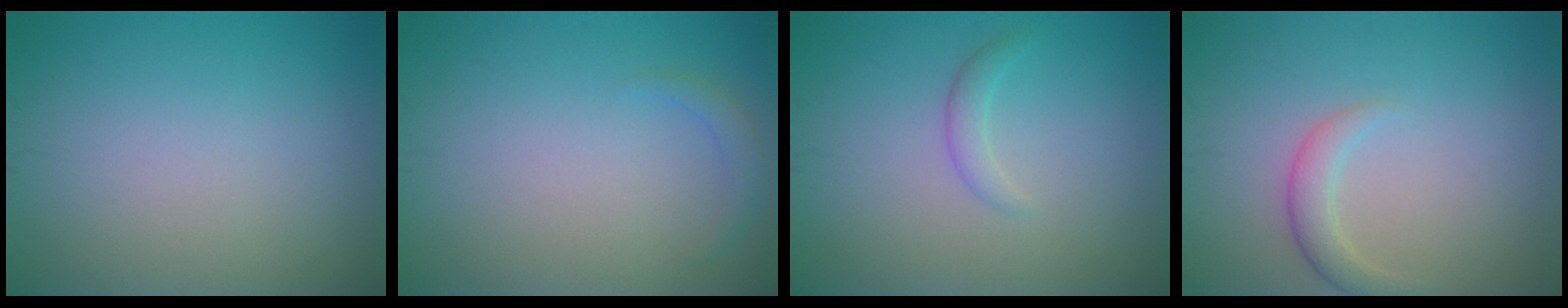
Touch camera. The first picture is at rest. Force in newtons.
{"total": 1.1, "press": 1.1, "slide": 0.1}
{"total": 1.3, "press": 1.3, "slide": 0.0}
{"total": 2.0, "press": 2.0, "slide": 0.1}